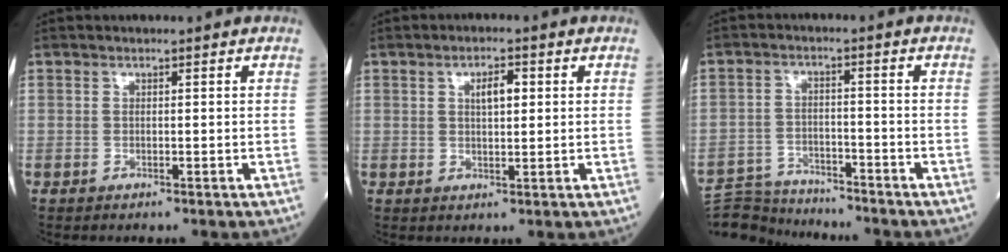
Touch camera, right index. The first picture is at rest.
{"total": 3.4, "force": [1.0, 1.1, 3.0], "torque": [-0.051, 0.002, 0.017]}
{"total": 8.4, "force": [-8.3, 0.9, -0.3], "torque": [0.002, 0.010, -0.147]}